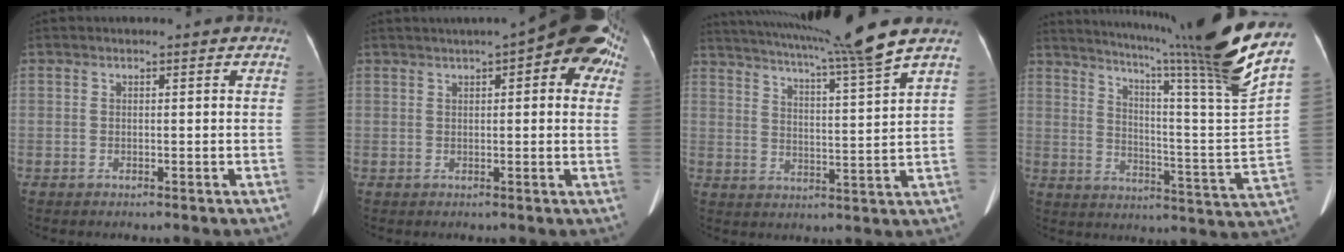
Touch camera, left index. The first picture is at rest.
{"total": 13.2, "force": [6.8, 3.5, 10.8], "torque": [-0.128, 0.033, 0.075]}
{"total": 13.6, "force": [11.5, -2.9, 6.7], "torque": [-0.117, -0.030, 0.170]}
{"total": 23.1, "force": [17.4, -3.1, 14.9], "torque": [-0.230, -0.060, 0.237]}